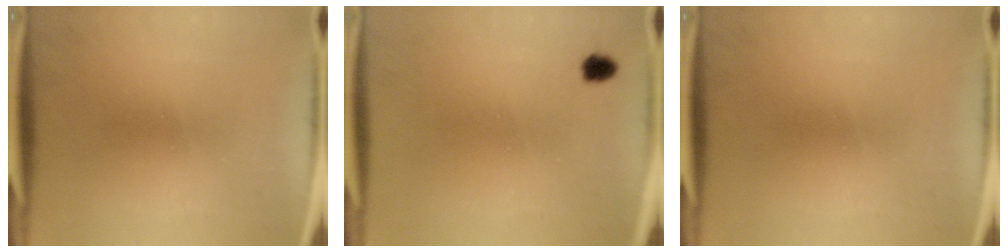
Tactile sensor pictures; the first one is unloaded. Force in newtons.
{"total": 1.8}
{"total": 0.0}